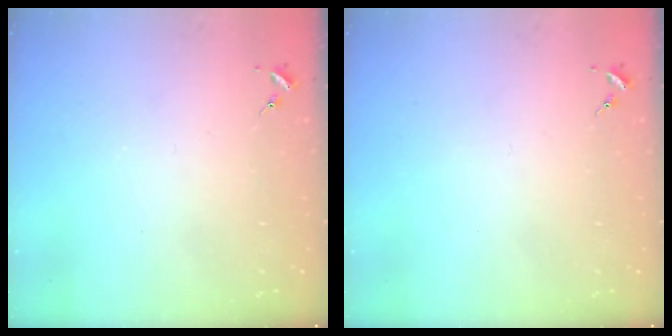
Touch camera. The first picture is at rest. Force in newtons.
{"total": 0.0}